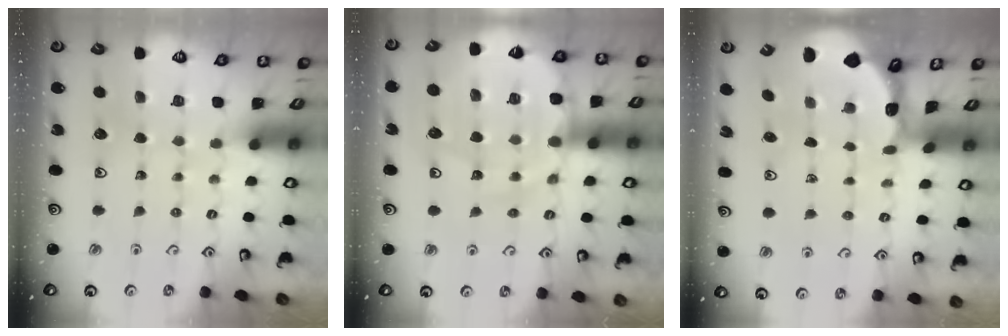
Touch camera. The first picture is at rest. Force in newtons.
{"total": 14.4, "press": 14.3, "slide": 1.5}
{"total": 1.0, "press": 0.9, "slide": 0.2}